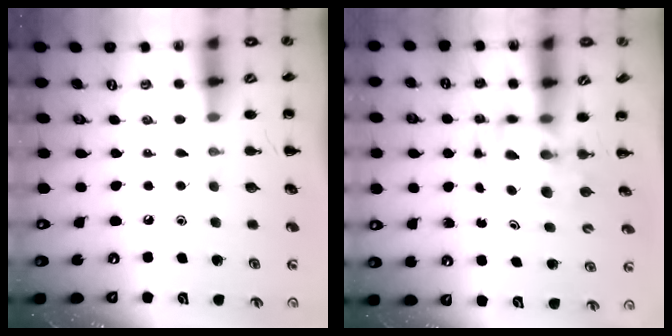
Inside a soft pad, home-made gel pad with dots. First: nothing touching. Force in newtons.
{"total": 3.3, "press": 3.3, "slide": 0.3}